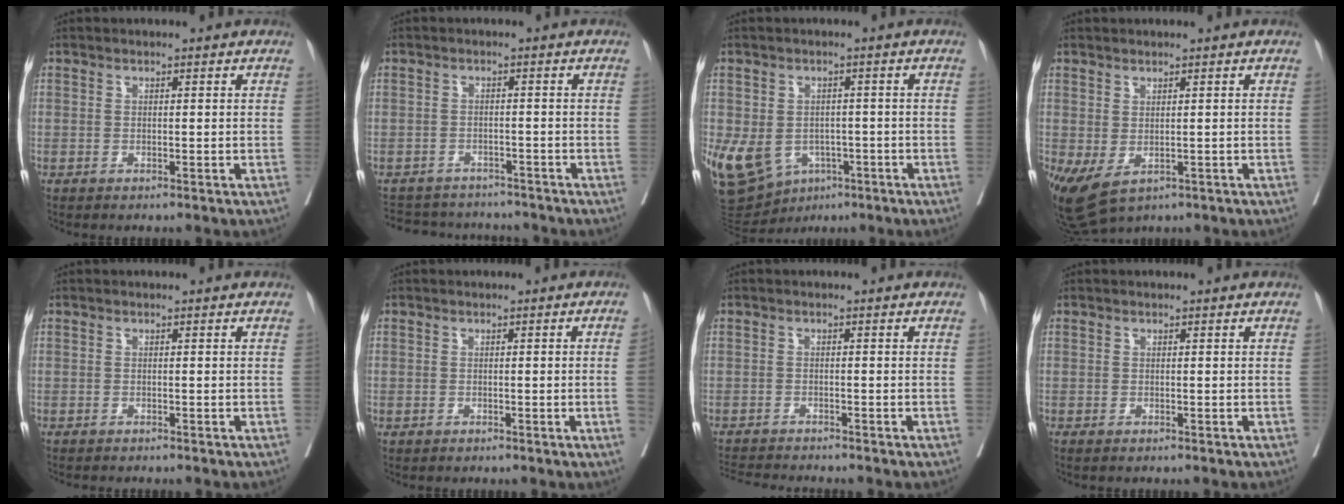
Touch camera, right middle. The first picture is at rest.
{"total": 9.5, "force": [-8.4, 4.1, 1.4], "torque": [-0.022, 0.012, -0.111]}
{"total": 13.6, "force": [-5.2, 10.3, 7.1], "torque": [-0.165, 0.003, -0.069]}
{"total": 6.9, "force": [-3.1, 3.3, 5.2], "torque": [-0.091, -0.016, -0.039]}
{"total": 2.2, "force": [-2.0, 0.3, 0.8], "torque": [-0.013, -0.003, -0.030]}
{"total": 1.5, "force": [-0.3, -0.3, 1.4], "torque": [-0.016, 0.001, -0.005]}
{"total": 6.4, "force": [-6.1, -0.2, 1.7], "torque": [-0.026, -0.014, -0.101]}
{"total": 0.7, "force": [-0.6, 0.1, 0.3], "torque": [-0.004, -0.002, -0.009]}